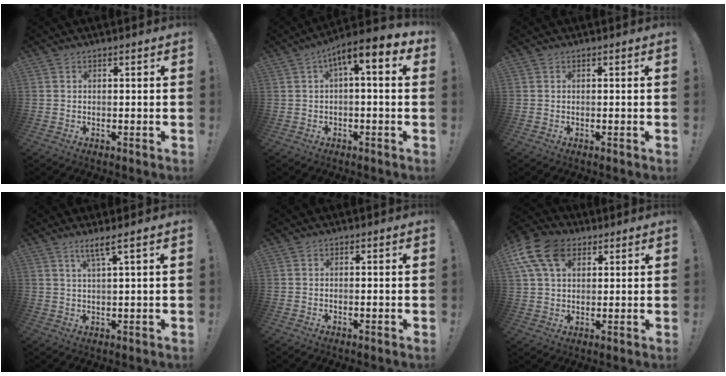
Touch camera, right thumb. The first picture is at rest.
{"total": 7.2, "force": [2.3, 1.6, 6.7], "torque": [-0.107, -0.014, 0.038]}
{"total": 0.0}
{"total": 4.3, "force": [2.4, -0.4, 3.5], "torque": [-0.071, -0.004, 0.037]}
{"total": 0.0}
{"total": 14.1, "force": [6.1, 9.4, 8.6], "torque": [-0.165, -0.015, 0.118]}